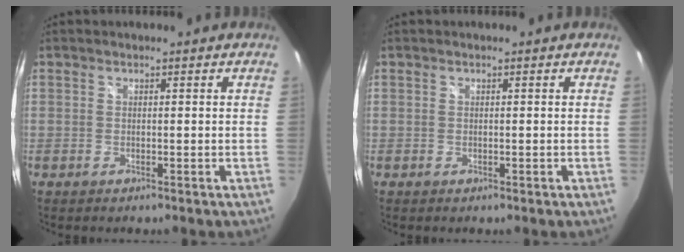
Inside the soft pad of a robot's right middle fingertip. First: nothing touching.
{"total": 0.0}